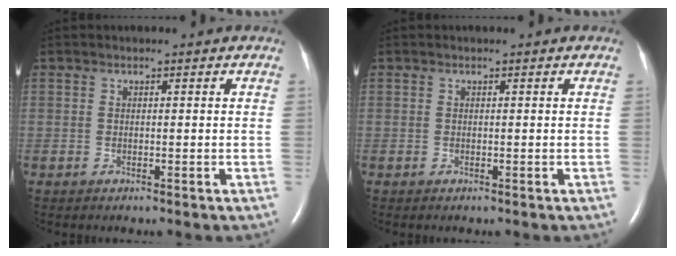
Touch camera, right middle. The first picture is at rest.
{"total": 0.0}